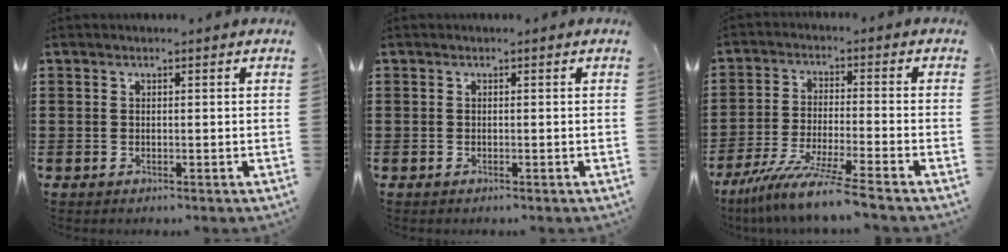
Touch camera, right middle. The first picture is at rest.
{"total": 0.0}
{"total": 8.8, "force": [-7.5, -0.7, 4.5], "torque": [-0.089, -0.014, -0.146]}